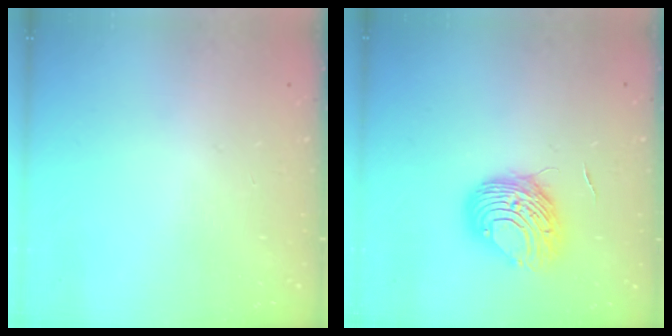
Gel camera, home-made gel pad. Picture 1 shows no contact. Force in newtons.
{"total": 9.2, "press": 9.2, "slide": 1.1}